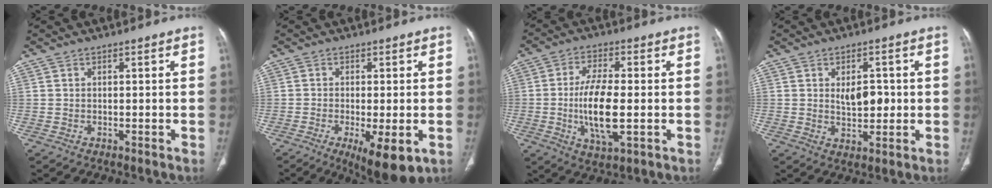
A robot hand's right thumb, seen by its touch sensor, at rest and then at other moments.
{"total": 9.6, "force": [-3.7, 2.9, 8.4], "torque": [-0.125, -0.016, -0.050]}
{"total": 11.3, "force": [-1.5, 4.2, 10.4], "torque": [-0.204, -0.003, -0.026]}
{"total": 5.8, "force": [0.5, 3.4, 4.7], "torque": [-0.054, -0.004, 0.014]}